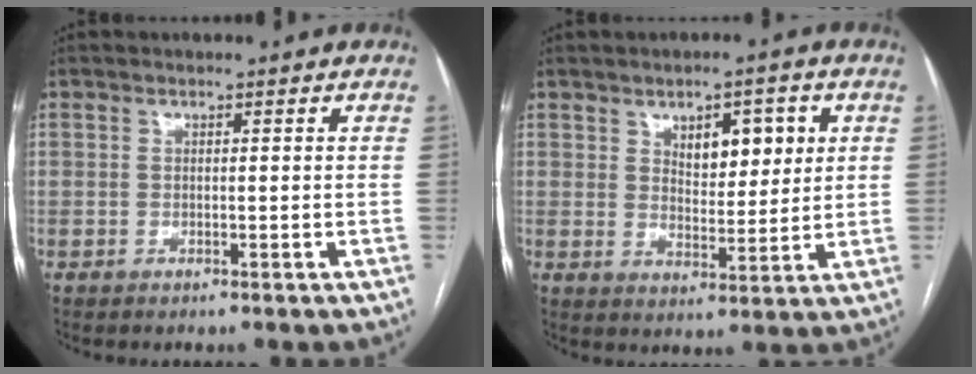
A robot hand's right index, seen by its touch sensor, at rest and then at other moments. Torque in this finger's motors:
{"motor_torque": [0.68, 0.56, 0.13, 0.05]}